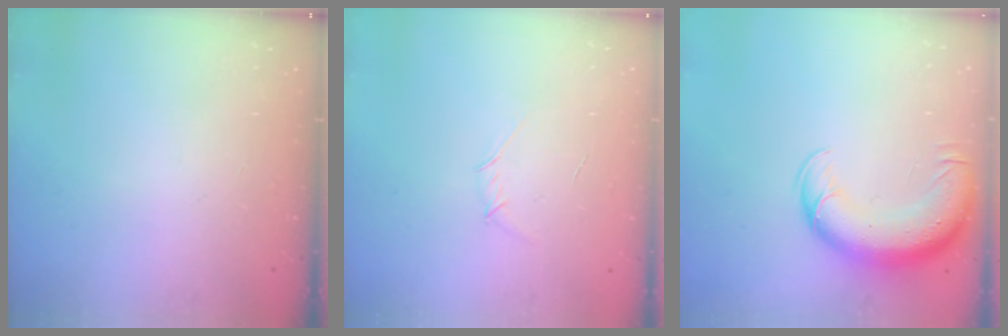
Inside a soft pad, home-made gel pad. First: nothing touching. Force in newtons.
{"total": 3.5, "press": 3.4, "slide": 0.8}
{"total": 13.5, "press": 13.1, "slide": 3.3}